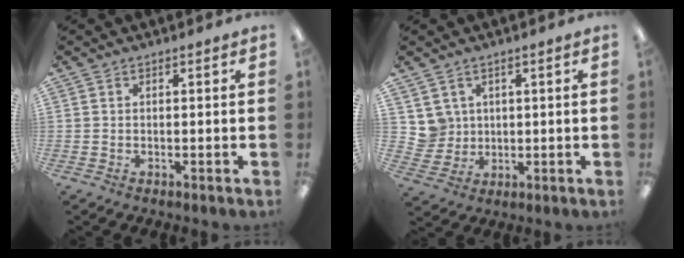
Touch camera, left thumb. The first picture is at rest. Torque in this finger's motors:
{"motor_torque": [-0.01, 0.22, -0.11, -0.12, 0.00]}